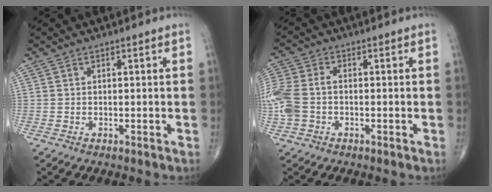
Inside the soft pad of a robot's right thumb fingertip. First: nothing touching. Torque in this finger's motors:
{"motor_torque": [0.26, 0.05, 0.72, 0.26, 0.09]}